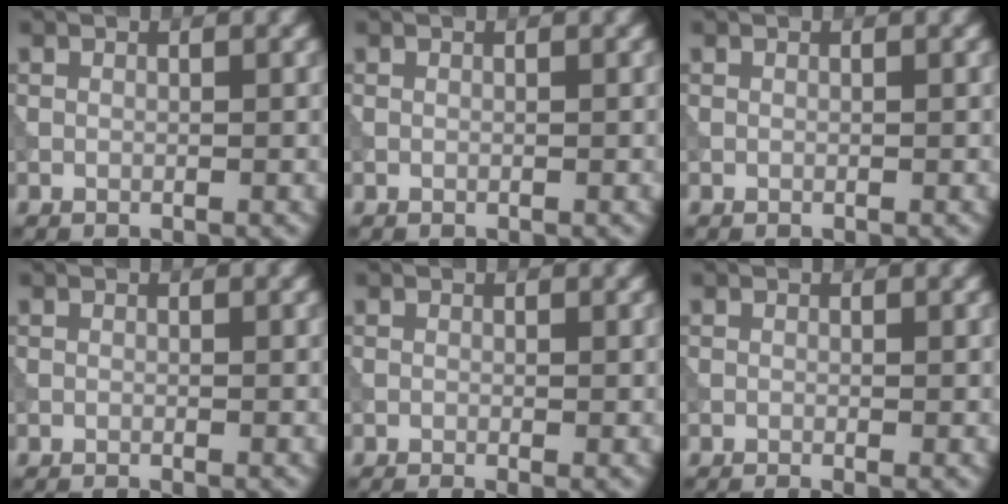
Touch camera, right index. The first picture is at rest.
{"total": 0.0}
{"total": 0.0}
{"total": 0.8, "force": [-0.6, 0.2, 0.5], "torque": [-0.003, -0.006, -0.013]}
{"total": 1.9, "force": [-0.8, 0.6, 1.6], "torque": [-0.018, -0.007, -0.015]}
{"total": 1.6, "force": [-0.8, 0.5, 1.3], "torque": [-0.013, -0.008, -0.014]}